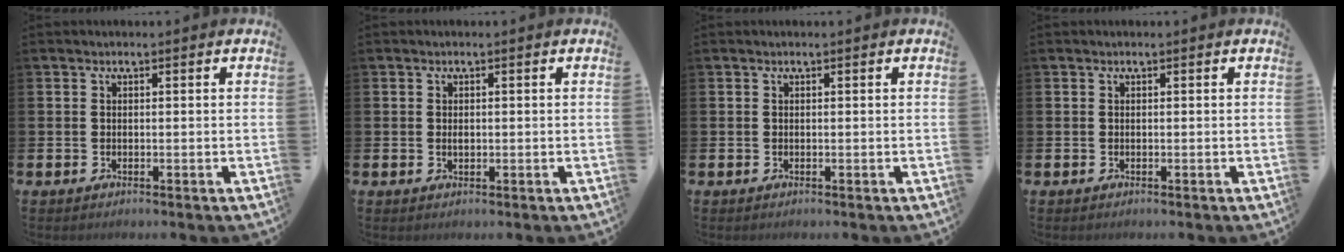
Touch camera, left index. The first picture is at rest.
{"total": 0.8, "force": [0.0, 0.5, 0.6], "torque": [-0.009, 0.002, -0.002]}
{"total": 0.0}
{"total": 0.0}